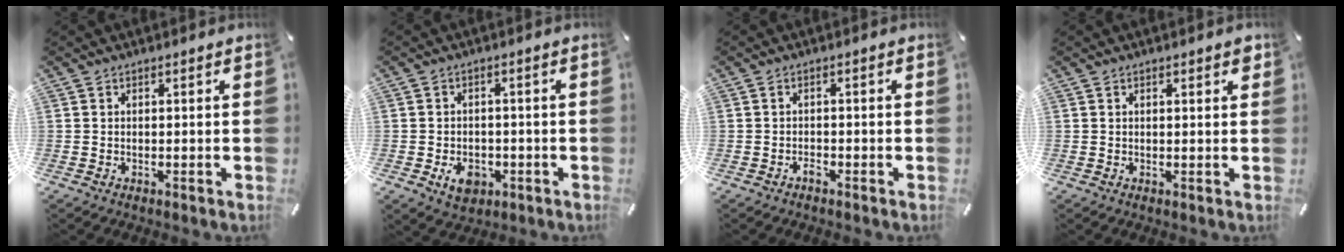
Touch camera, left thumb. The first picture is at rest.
{"total": 5.4, "force": [-1.9, 4.1, 3.0], "torque": [-0.046, 0.000, -0.036]}
{"total": 1.4, "force": [-1.0, 0.5, 0.9], "torque": [-0.020, 0.003, -0.021]}
{"total": 1.2, "force": [0.7, 0.3, 0.9], "torque": [-0.019, 0.001, 0.011]}